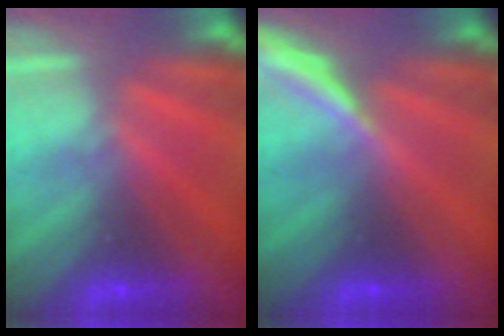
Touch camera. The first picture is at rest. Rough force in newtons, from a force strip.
{"total": 3.3}